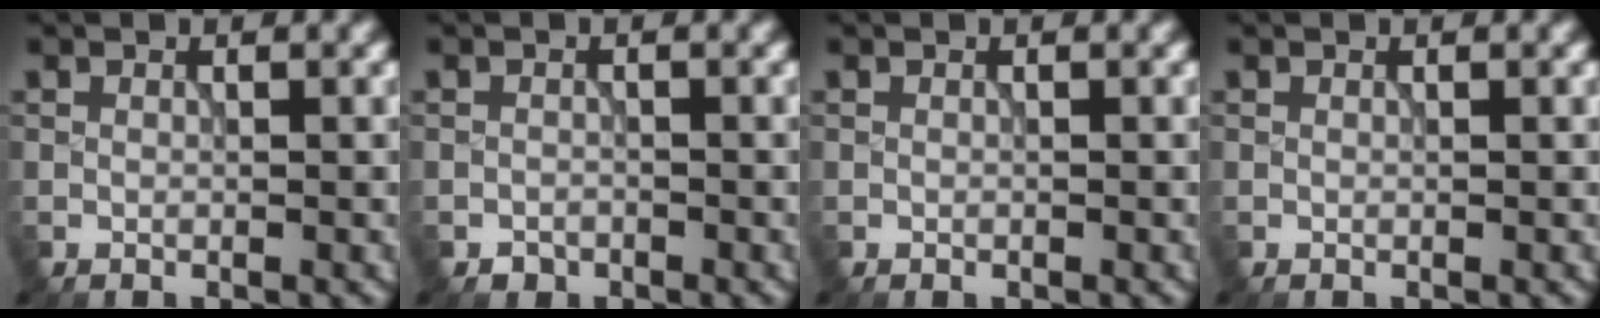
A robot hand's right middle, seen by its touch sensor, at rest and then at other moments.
{"total": 0.8, "force": [-0.6, 0.5, 0.0], "torque": [0.004, -0.003, -0.010]}
{"total": 0.0}
{"total": 0.0}